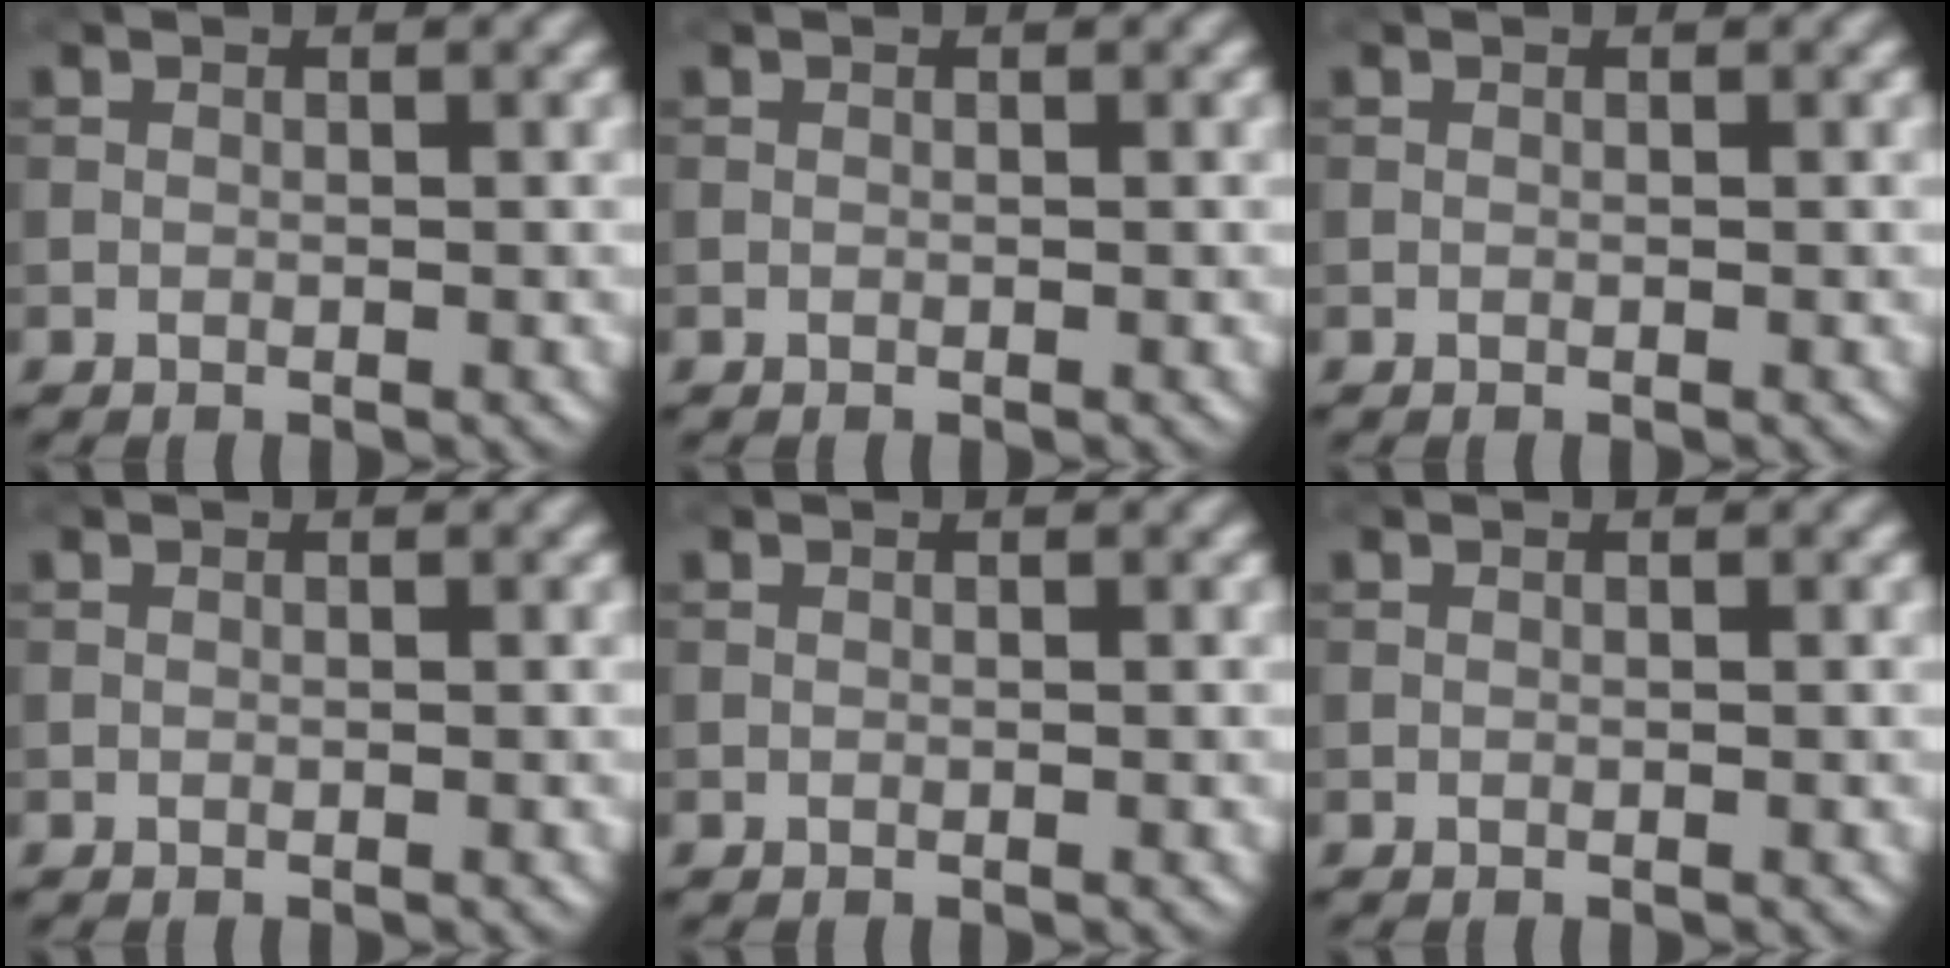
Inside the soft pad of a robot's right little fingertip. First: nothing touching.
{"total": 0.0}
{"total": 0.0}
{"total": 0.0}
{"total": 0.0}
{"total": 0.0}